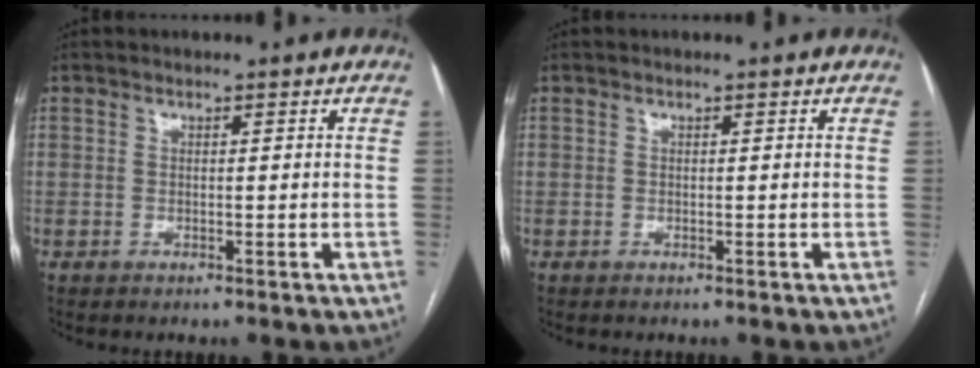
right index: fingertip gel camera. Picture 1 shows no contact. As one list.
[{"total": 0.0}]